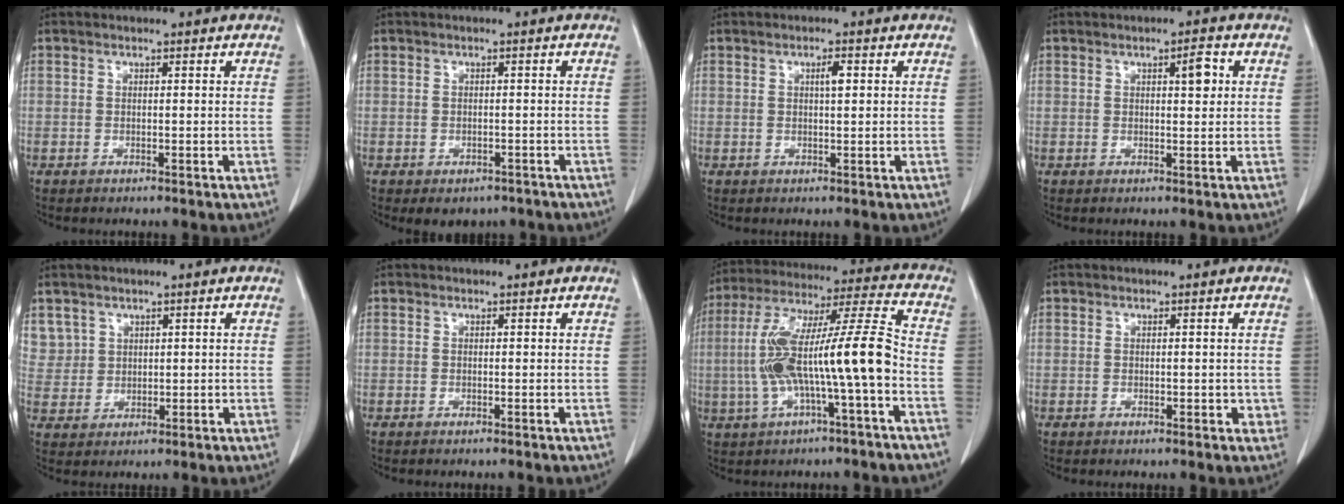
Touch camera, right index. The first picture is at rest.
{"total": 4.5, "force": [-3.3, 2.7, 1.3], "torque": [-0.005, 0.005, -0.037]}
{"total": 1.8, "force": [0.5, 0.3, 1.7], "torque": [-0.029, 0.002, 0.009]}
{"total": 2.9, "force": [0.9, 0.7, 2.6], "torque": [-0.039, 0.001, 0.014]}
{"total": 4.8, "force": [2.7, 4.0, -0.2], "torque": [0.010, 0.006, 0.060]}
{"total": 0.0}
{"total": 15.8, "force": [-2.9, 1.0, 15.5], "torque": [-0.296, 0.028, -0.048]}
{"total": 1.6, "force": [-0.2, 1.0, 1.2], "torque": [-0.010, 0.001, 0.001]}